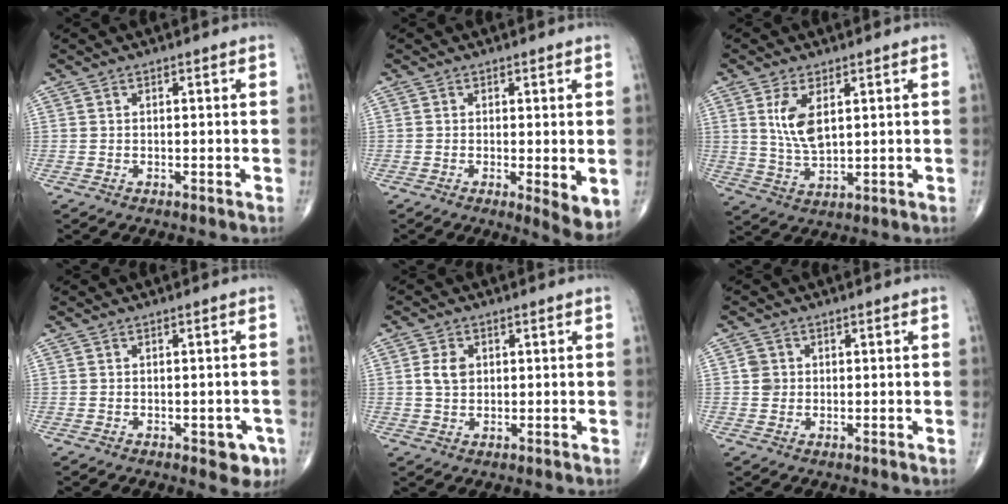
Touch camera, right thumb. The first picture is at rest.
{"total": 5.0, "force": [-0.5, 1.4, 4.8], "torque": [-0.068, -0.016, -0.009]}
{"total": 7.0, "force": [2.3, 3.2, 5.7], "torque": [-0.110, -0.015, 0.056]}
{"total": 4.1, "force": [-1.7, 2.1, 3.0], "torque": [-0.010, 0.005, -0.019]}
{"total": 3.9, "force": [0.7, 2.9, 2.5], "torque": [-0.038, 0.000, 0.014]}
{"total": 2.3, "force": [0.3, 2.2, 0.8], "torque": [-0.001, 0.003, 0.004]}